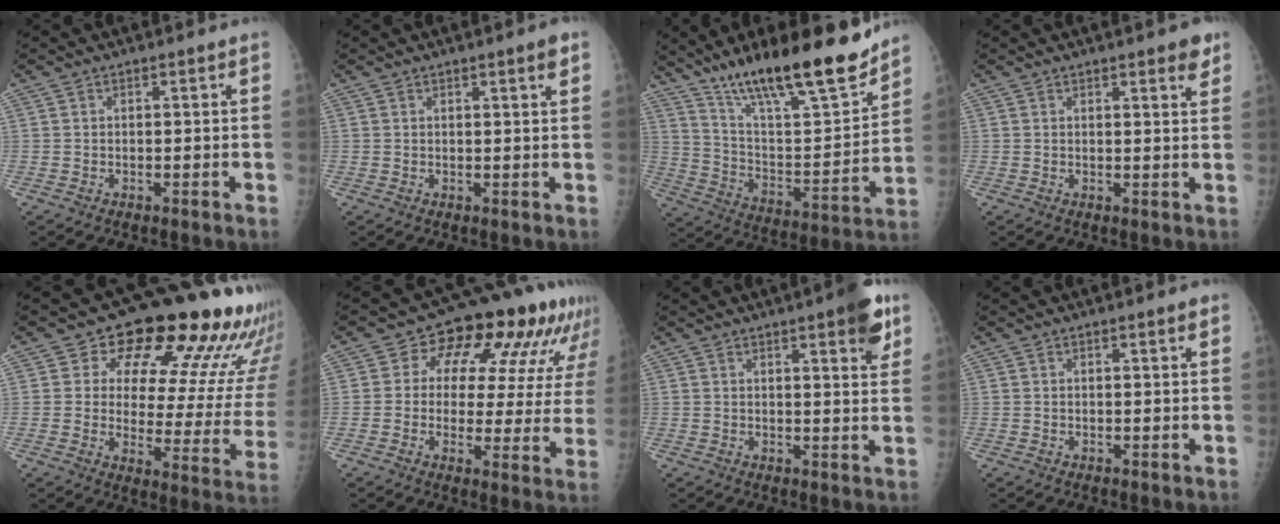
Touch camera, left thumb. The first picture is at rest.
{"total": 2.0, "force": [1.2, 0.0, 1.6], "torque": [-0.018, -0.006, 0.016]}
{"total": 24.1, "force": [18.0, 5.0, 15.2], "torque": [-0.219, -0.082, 0.305]}
{"total": 3.5, "force": [2.3, 0.9, 2.5], "torque": [-0.018, -0.010, 0.026]}
{"total": 22.5, "force": [15.7, 9.1, 13.3], "torque": [-0.119, -0.083, 0.191]}
{"total": 18.2, "force": [9.3, 9.8, 12.1], "torque": [-0.113, -0.007, 0.108]}
{"total": 7.6, "force": [4.3, 1.8, 6.0], "torque": [-0.060, -0.016, 0.051]}
{"total": 0.8, "force": [0.6, 0.1, 0.6], "torque": [-0.001, -0.002, 0.009]}